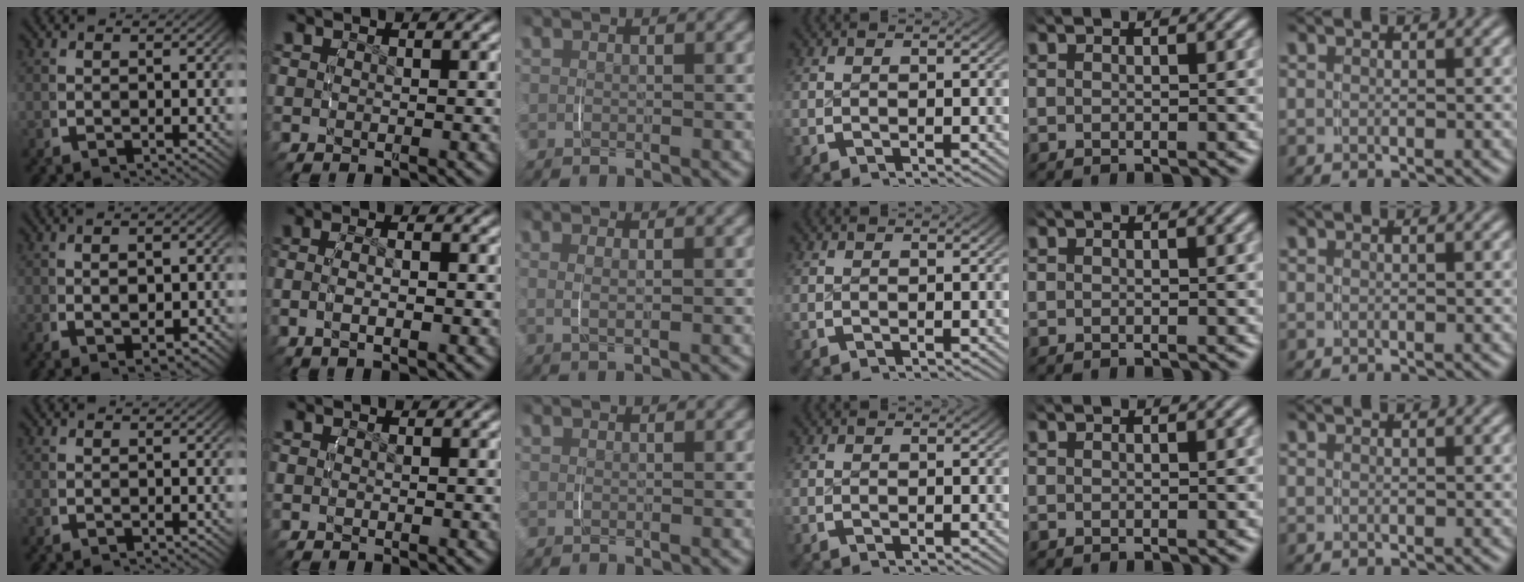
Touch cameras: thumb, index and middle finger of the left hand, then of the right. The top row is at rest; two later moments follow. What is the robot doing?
{"motion": "lift_and_place", "object": "scarf"}